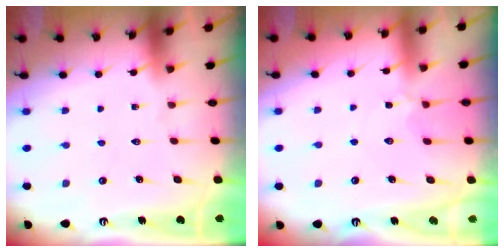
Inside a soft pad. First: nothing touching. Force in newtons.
{"total": 3.3, "press": 3.3, "slide": 0.5}